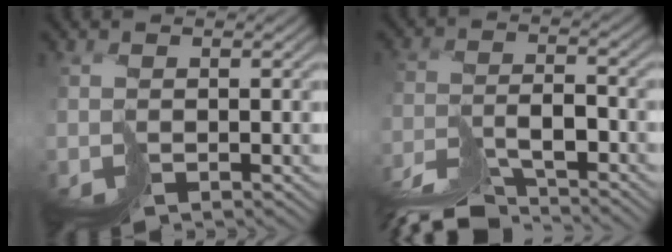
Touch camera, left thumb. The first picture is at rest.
{"total": 7.9, "force": [-7.2, 1.2, 3.1], "torque": [-0.048, -0.001, -0.134]}